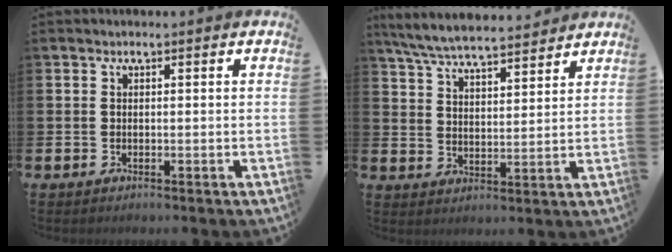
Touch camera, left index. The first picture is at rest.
{"total": 6.6, "force": [6.3, 0.6, 1.7], "torque": [-0.057, -0.035, 0.113]}